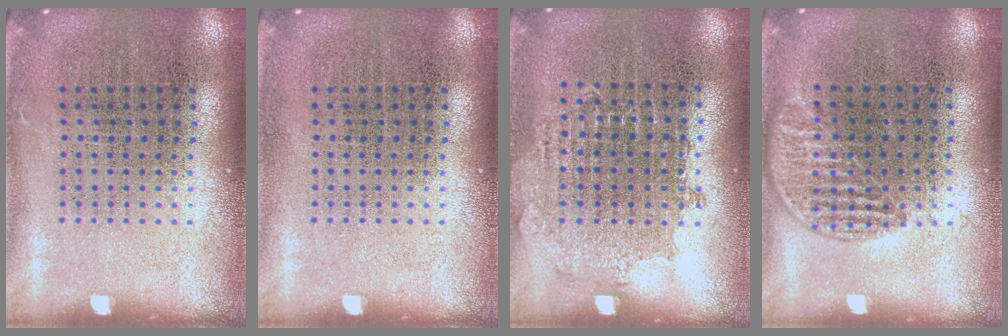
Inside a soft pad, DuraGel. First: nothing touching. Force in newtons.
{"total": 0.0}
{"total": 0.8, "press": 0.7, "slide": 0.2}
{"total": 1.0, "press": 0.8, "slide": 0.5}